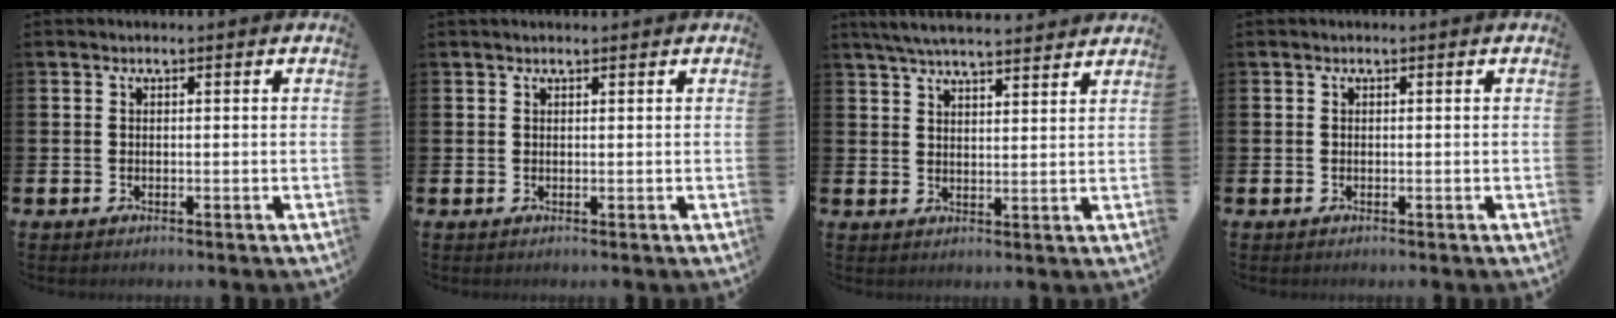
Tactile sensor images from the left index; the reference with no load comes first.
{"total": 0.7, "force": [0.7, 0.1, 0.2], "torque": [0.011, -0.004, 0.009]}
{"total": 5.6, "force": [5.4, 0.3, 1.4], "torque": [-0.037, -0.023, 0.096]}
{"total": 0.0}